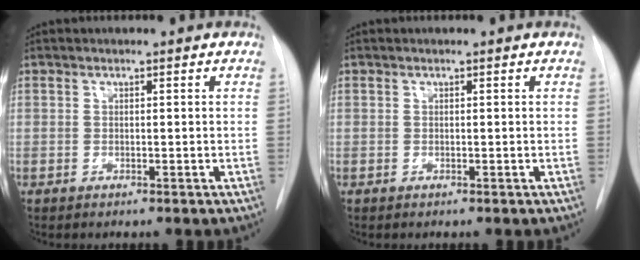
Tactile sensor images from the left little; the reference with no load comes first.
{"total": 0.0}